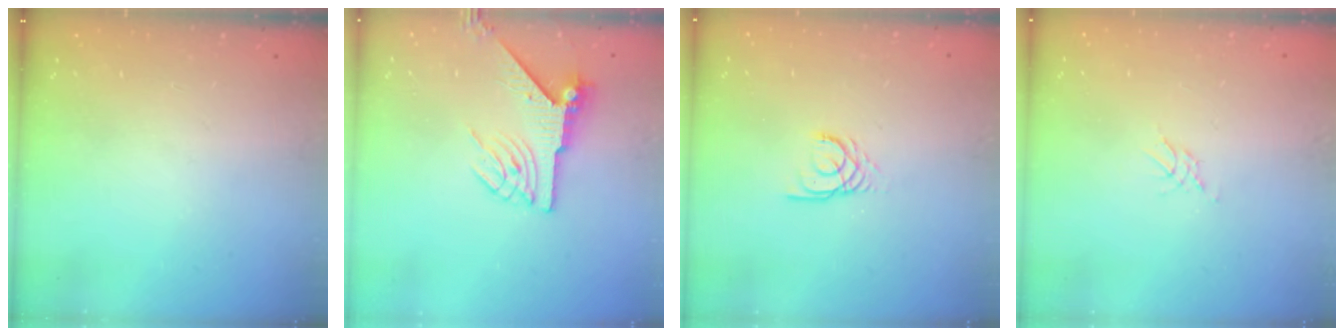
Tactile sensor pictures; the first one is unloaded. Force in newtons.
{"total": 6.4, "press": 6.4, "slide": 0.7}
{"total": 2.9, "press": 2.9, "slide": 0.3}
{"total": 1.4, "press": 1.4, "slide": 0.2}